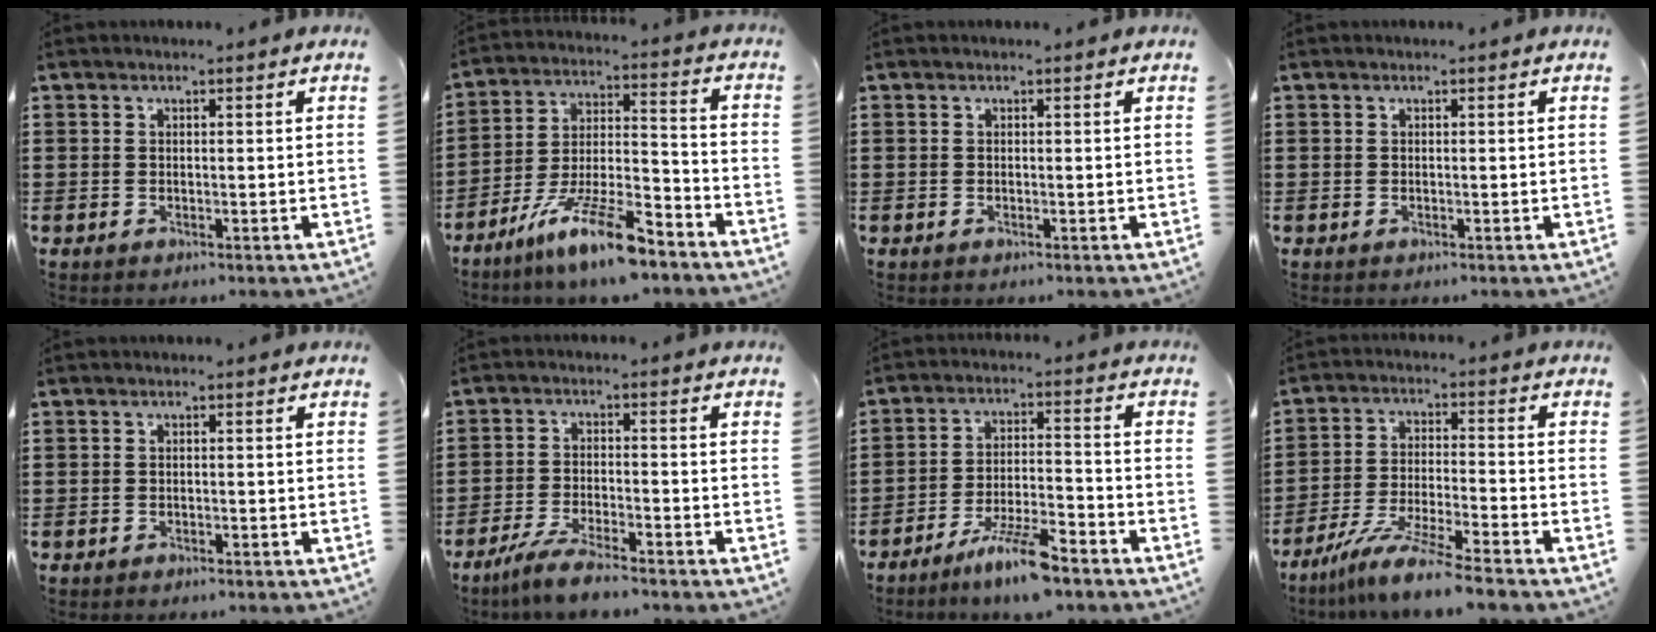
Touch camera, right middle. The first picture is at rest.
{"total": 12.4, "force": [-9.1, 2.1, 8.1], "torque": [-0.154, 0.021, -0.171]}
{"total": 0.0}
{"total": 0.0}
{"total": 0.6, "force": [-0.6, 0.1, 0.1], "torque": [-0.002, 0.000, -0.012]}
{"total": 5.0, "force": [-4.3, 0.1, 2.5], "torque": [-0.062, -0.011, -0.084]}
{"total": 7.7, "force": [-6.1, 1.0, 4.7], "torque": [-0.090, 0.000, -0.112]}
{"total": 8.9, "force": [-7.7, -0.6, 4.3], "torque": [-0.085, -0.007, -0.151]}